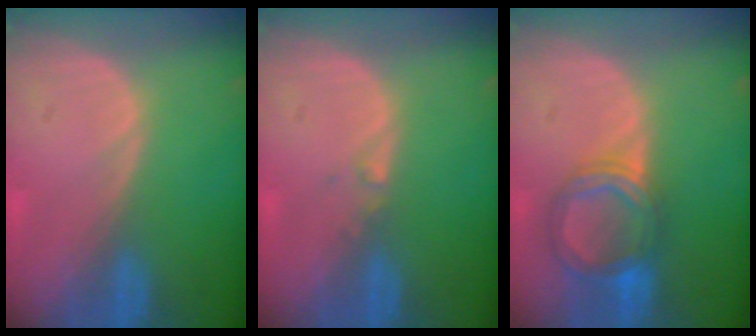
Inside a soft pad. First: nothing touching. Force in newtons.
{"total": 0.7, "press": 0.6, "slide": 0.4}
{"total": 6.2, "press": 6.1, "slide": 1.2}